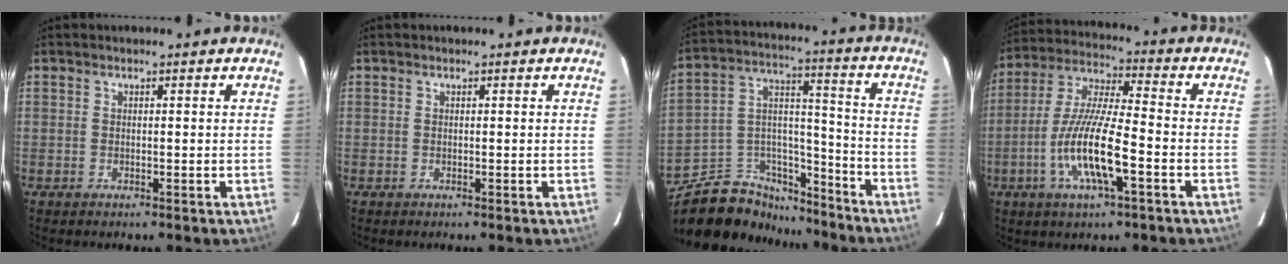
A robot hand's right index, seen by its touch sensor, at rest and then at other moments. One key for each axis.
{"total": 0.0}
{"total": 17.8, "fx": -14.2, "fy": 9.0, "fz": 5.9, "tx": -0.123, "ty": 0.064, "tz": -0.221}
{"total": 13.7, "fx": -5.0, "fy": 2.5, "fz": 12.6, "tx": -0.257, "ty": -0.009, "tz": -0.097}